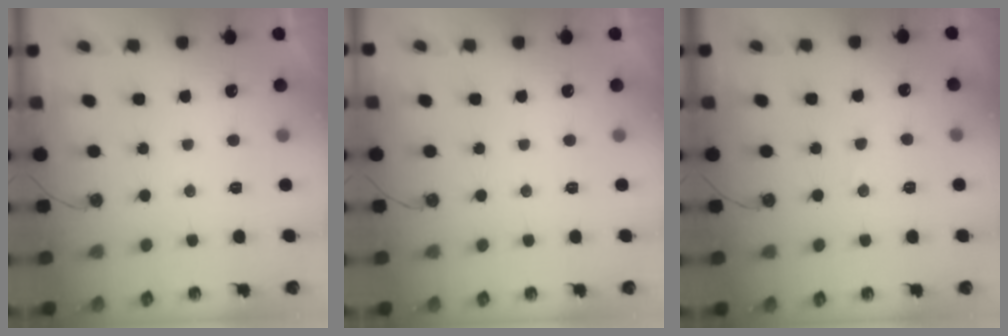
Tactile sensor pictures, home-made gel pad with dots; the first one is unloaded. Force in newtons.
{"total": 0.0}
{"total": 4.1, "press": 4.1, "slide": 0.7}